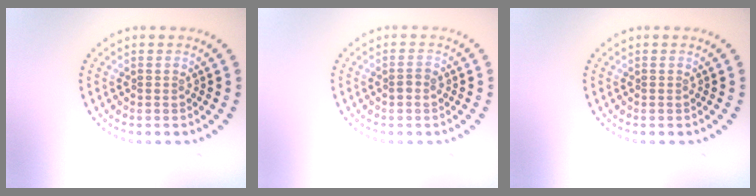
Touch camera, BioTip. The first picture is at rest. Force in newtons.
{"total": 0.9, "press": 0.8, "slide": 0.3}
{"total": 0.0}